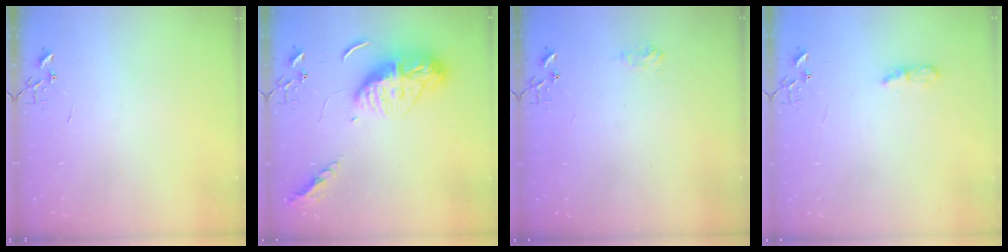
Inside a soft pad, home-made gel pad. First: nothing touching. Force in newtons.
{"total": 15.4, "press": 15.3, "slide": 1.2}
{"total": 6.3, "press": 6.3, "slide": 0.8}
{"total": 6.1, "press": 6.1, "slide": 0.5}